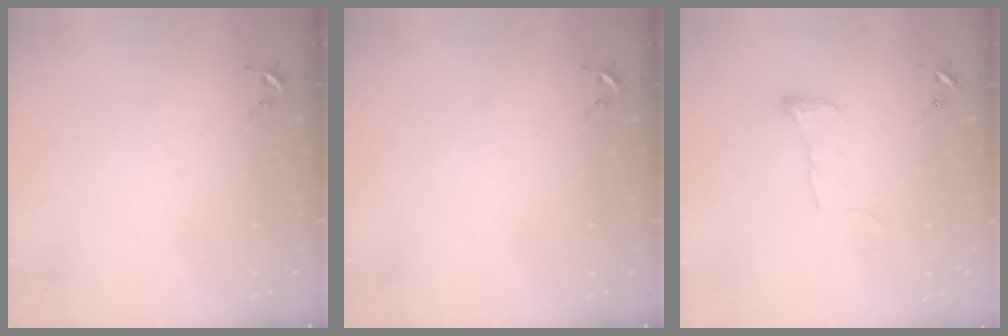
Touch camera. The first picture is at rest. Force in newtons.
{"total": 0.0}
{"total": 7.7, "press": 7.7, "slide": 0.1}